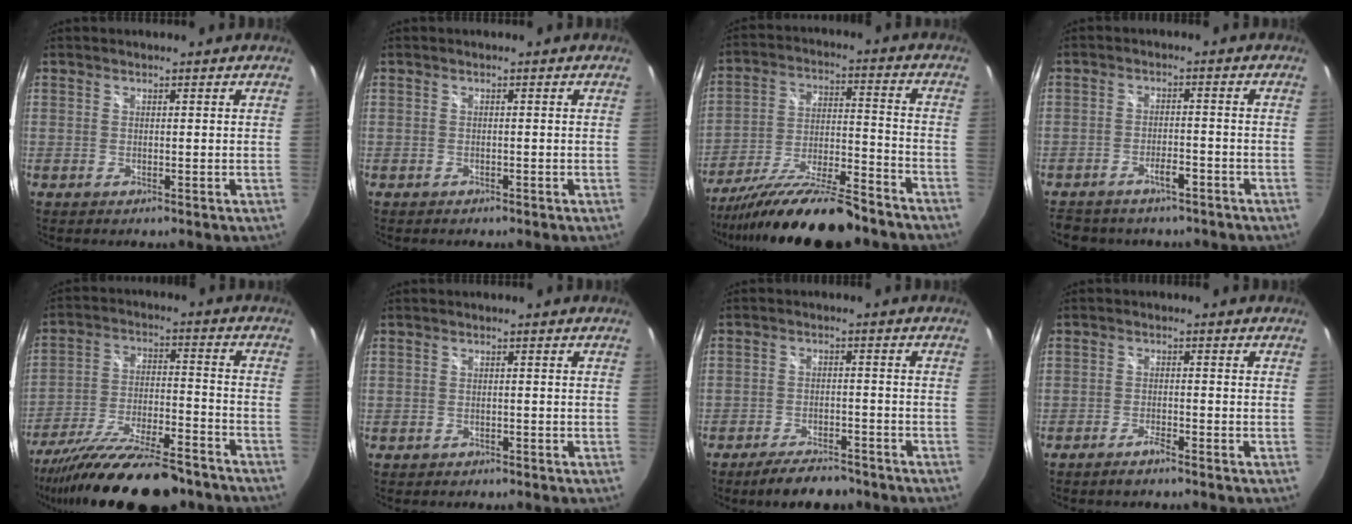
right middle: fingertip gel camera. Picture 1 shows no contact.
{"total": 1.0, "force": [-0.9, 0.5, 0.2], "torque": [-0.009, 0.000, -0.011]}
{"total": 20.0, "force": [-16.6, 3.0, 10.8], "torque": [-0.205, -0.038, -0.269]}
{"total": 9.0, "force": [-7.2, 4.1, 3.6], "torque": [-0.083, 0.004, -0.098]}
{"total": 22.5, "force": [-18.3, 5.1, 12.1], "torque": [-0.221, -0.046, -0.283]}
{"total": 1.5, "force": [-1.2, 0.9, 0.2], "torque": [-0.008, 0.001, -0.017]}
{"total": 8.1, "force": [-6.7, 3.0, 3.4], "torque": [-0.076, 0.008, -0.095]}
{"total": 2.7, "force": [-2.4, 0.4, 1.2], "torque": [-0.038, 0.000, -0.045]}